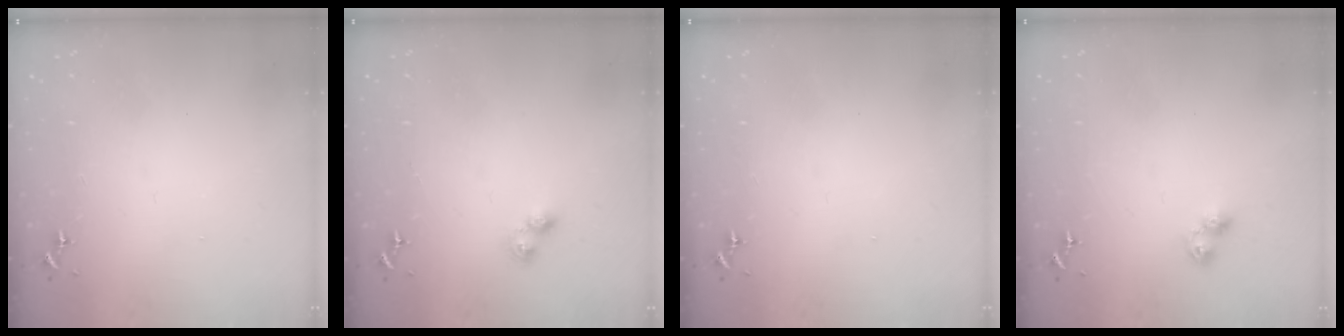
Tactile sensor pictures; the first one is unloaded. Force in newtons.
{"total": 2.8, "press": 2.8, "slide": 0.5}
{"total": 0.0}
{"total": 5.5, "press": 5.5, "slide": 0.5}